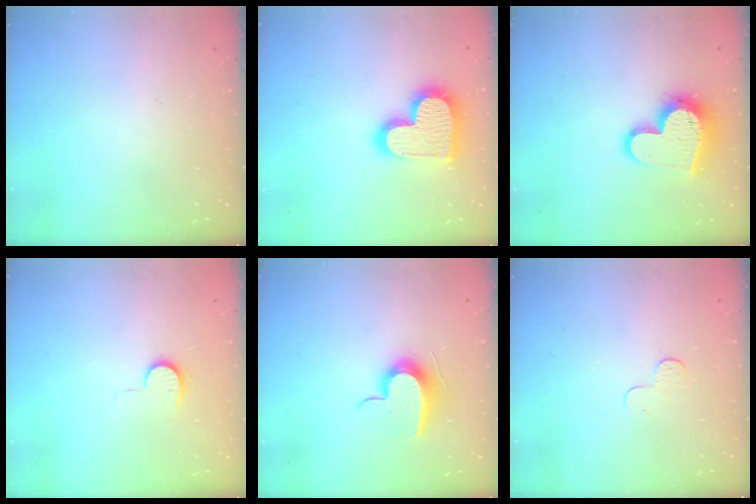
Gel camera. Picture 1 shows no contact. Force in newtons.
{"total": 18.7, "press": 18.6, "slide": 1.4}
{"total": 13.7, "press": 13.6, "slide": 1.3}
{"total": 7.5, "press": 7.4, "slide": 0.8}
{"total": 10.7, "press": 10.7, "slide": 0.4}
{"total": 3.2, "press": 3.2, "slide": 0.3}